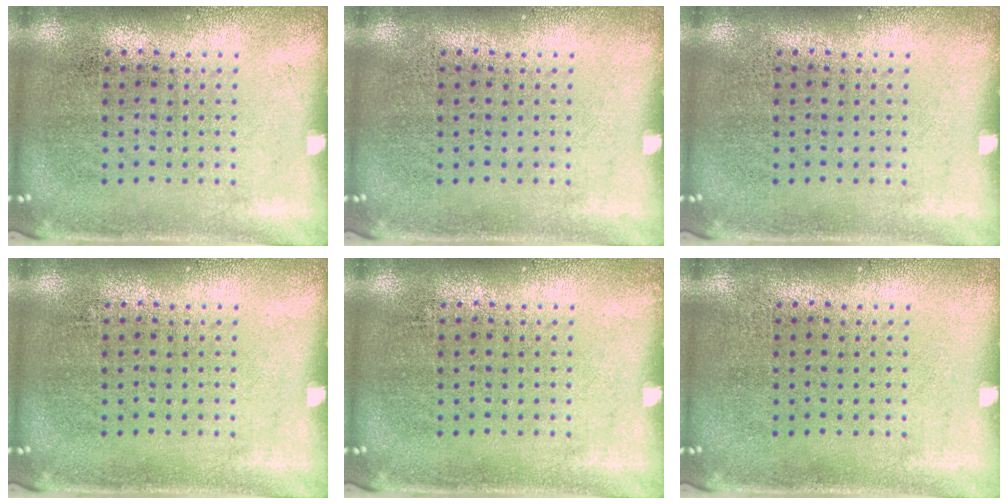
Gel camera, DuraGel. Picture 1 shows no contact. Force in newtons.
{"total": 0.0}
{"total": 0.0}
{"total": 0.0}
{"total": 0.0}
{"total": 0.0}